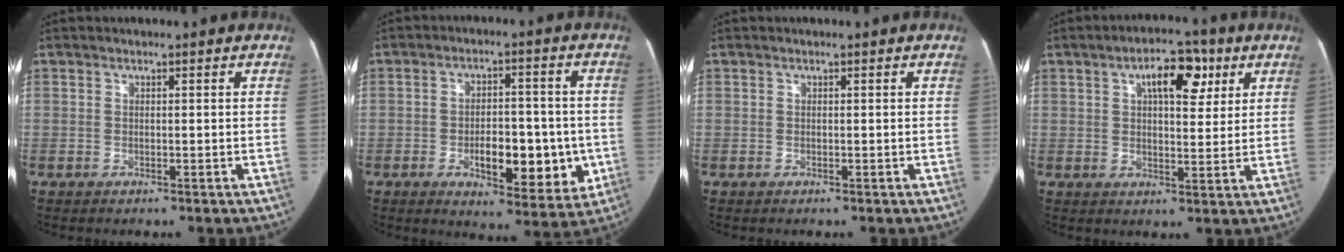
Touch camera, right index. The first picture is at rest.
{"total": 11.7, "force": [-2.6, 5.2, 10.1], "torque": [-0.131, 0.005, -0.029]}
{"total": 0.0}
{"total": 8.3, "force": [3.7, 3.5, 6.6], "torque": [-0.098, 0.019, 0.054]}